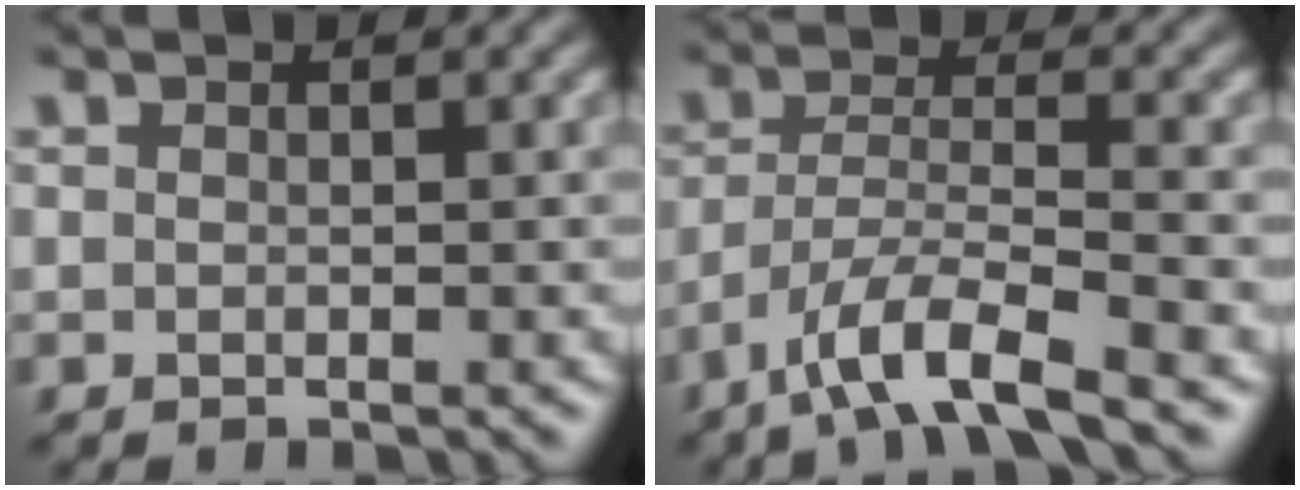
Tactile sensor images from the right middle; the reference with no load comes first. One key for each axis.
{"total": 6.2, "fx": -4.2, "fy": 1.3, "fz": 4.4, "tx": -0.081, "ty": 0.002, "tz": -0.082}